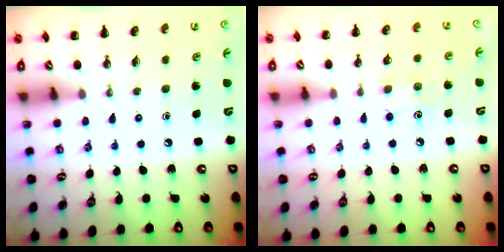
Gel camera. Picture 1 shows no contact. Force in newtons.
{"total": 6.6, "press": 6.3, "slide": 1.8}